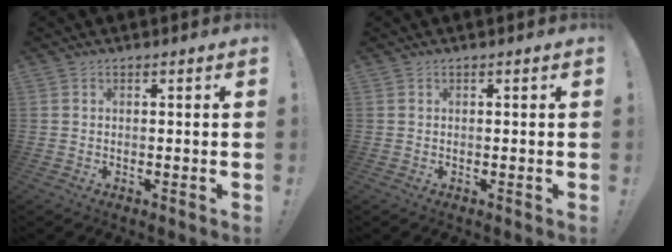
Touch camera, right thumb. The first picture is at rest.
{"total": 0.0}